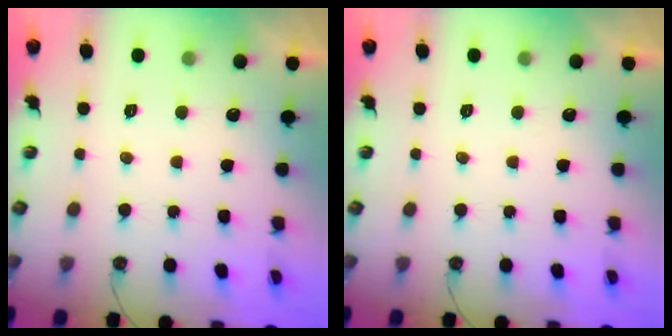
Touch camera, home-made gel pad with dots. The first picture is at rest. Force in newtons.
{"total": 0.0}